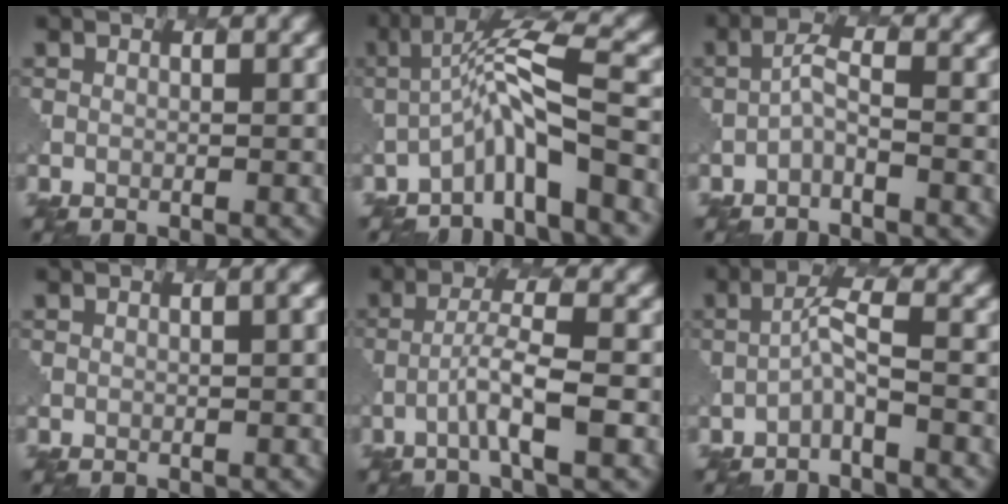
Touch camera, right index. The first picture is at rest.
{"total": 6.0, "force": [-2.8, 0.9, 5.2], "torque": [-0.083, 0.020, -0.052]}
{"total": 1.4, "force": [-0.9, 0.3, 1.1], "torque": [-0.025, 0.008, -0.019]}
{"total": 1.5, "force": [0.1, 0.6, 1.4], "torque": [-0.009, 0.001, 0.001]}
{"total": 3.9, "force": [-1.4, 0.3, 3.7], "torque": [-0.065, 0.013, -0.031]}
{"total": 2.1, "force": [-1.1, 0.2, 1.7], "torque": [-0.035, 0.013, -0.024]}